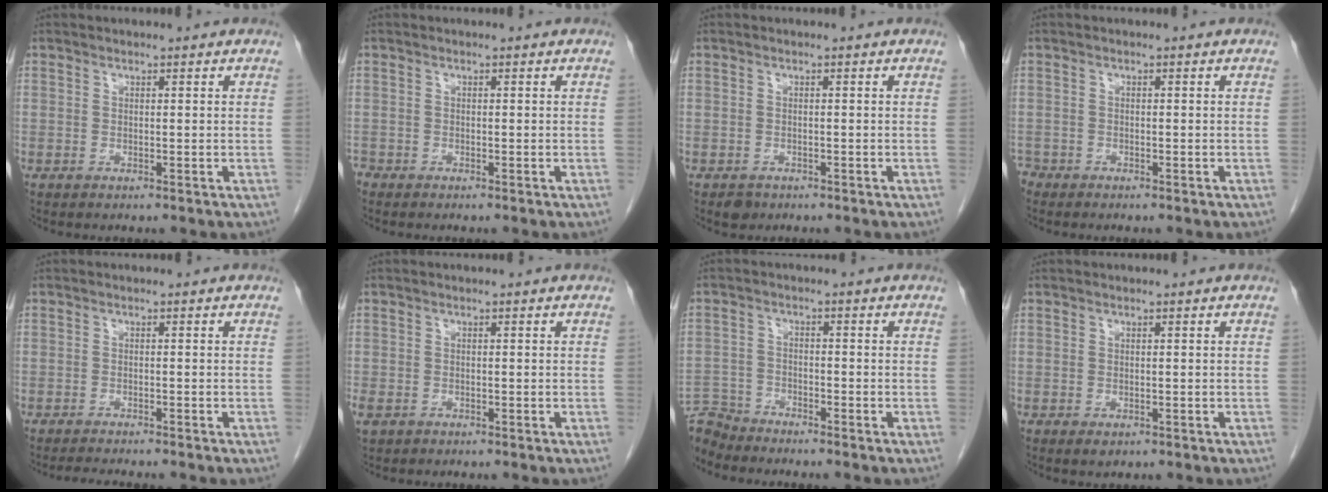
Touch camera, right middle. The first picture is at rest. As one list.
[{"total": 1.1, "force": [-1.0, 0.5, 0.1], "torque": [-0.003, -0.001, -0.016]}, {"total": 1.6, "force": [-1.1, 1.1, 0.4], "torque": [-0.010, 0.001, -0.013]}, {"total": 1.7, "force": [-1.6, 0.8, 0.0], "torque": [0.000, -0.001, -0.027]}, {"total": 3.9, "force": [-3.5, 0.0, 1.6], "torque": [-0.020, -0.009, -0.051]}, {"total": 2.1, "force": [-1.1, 1.5, 1.0], "torque": [-0.025, -0.003, -0.012]}, {"total": 5.4, "force": [-5.3, 0.5, -0.6], "torque": [0.016, -0.003, -0.102]}, {"total": 1.1, "force": [-0.5, 0.7, 0.7], "torque": [-0.008, 0.000, 0.000]}]